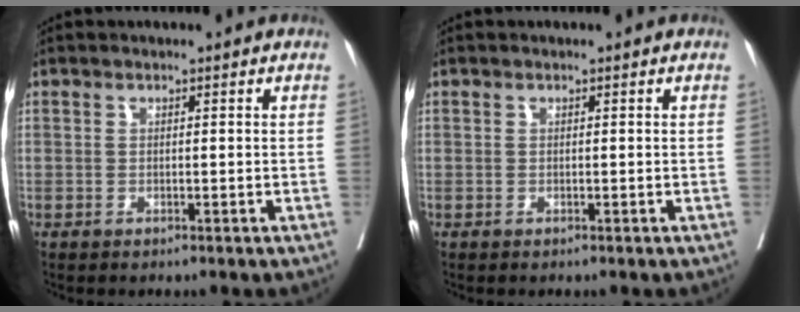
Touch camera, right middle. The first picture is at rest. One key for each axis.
{"total": 0.0}